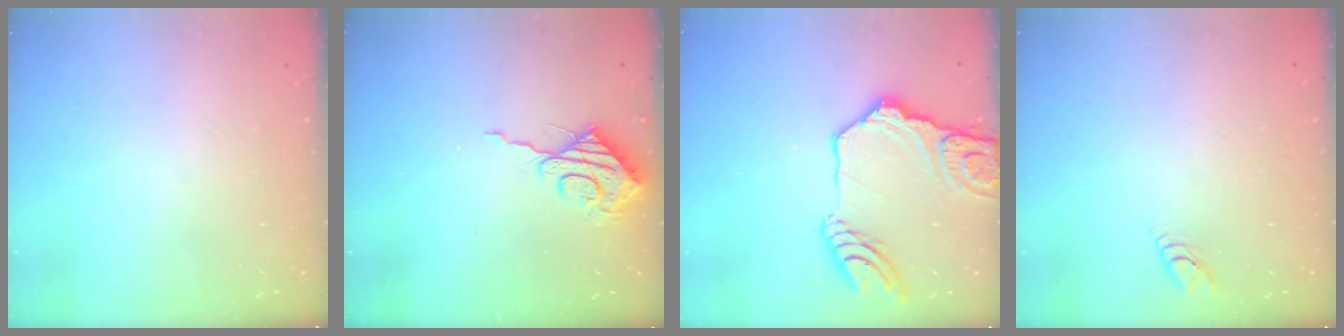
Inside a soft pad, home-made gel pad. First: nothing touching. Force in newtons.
{"total": 9.1, "press": 9.1, "slide": 0.7}
{"total": 20.6, "press": 20.4, "slide": 2.7}
{"total": 3.1, "press": 3.1, "slide": 0.2}